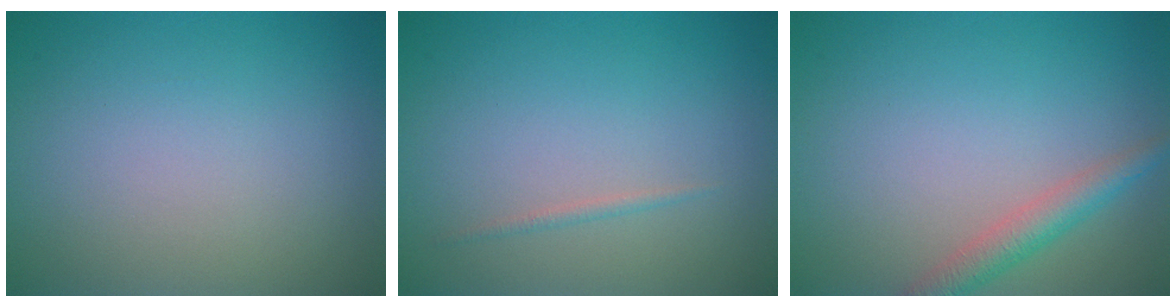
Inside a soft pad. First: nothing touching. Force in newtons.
{"total": 0.6, "press": 0.6, "slide": 0.1}
{"total": 2.6, "press": 2.6, "slide": 0.1}